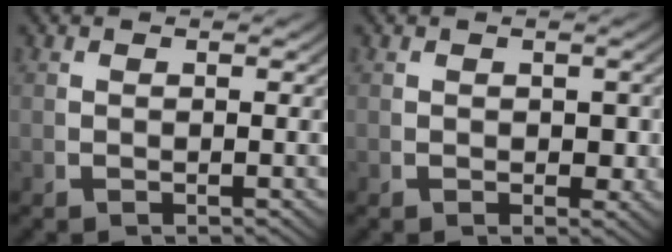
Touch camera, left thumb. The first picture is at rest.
{"total": 1.6, "force": [0.2, 1.1, 1.2], "torque": [-0.013, -0.009, 0.005]}